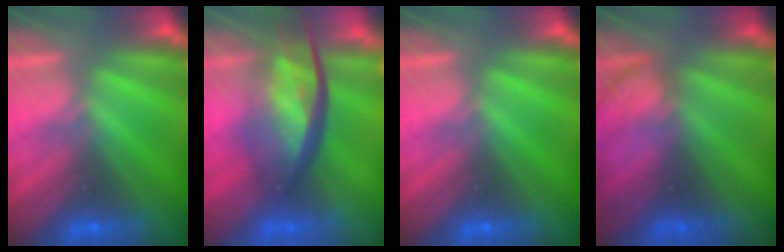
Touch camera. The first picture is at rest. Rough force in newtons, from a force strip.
{"total": 9.4}
{"total": 0.0}
{"total": 2.3}